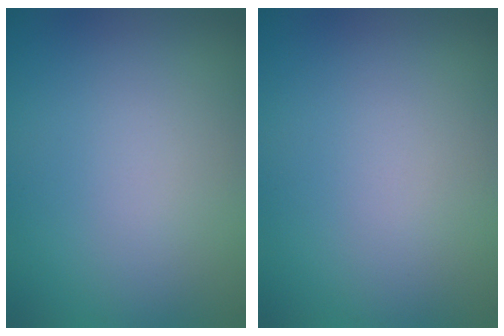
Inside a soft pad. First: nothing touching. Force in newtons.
{"total": 0.0}